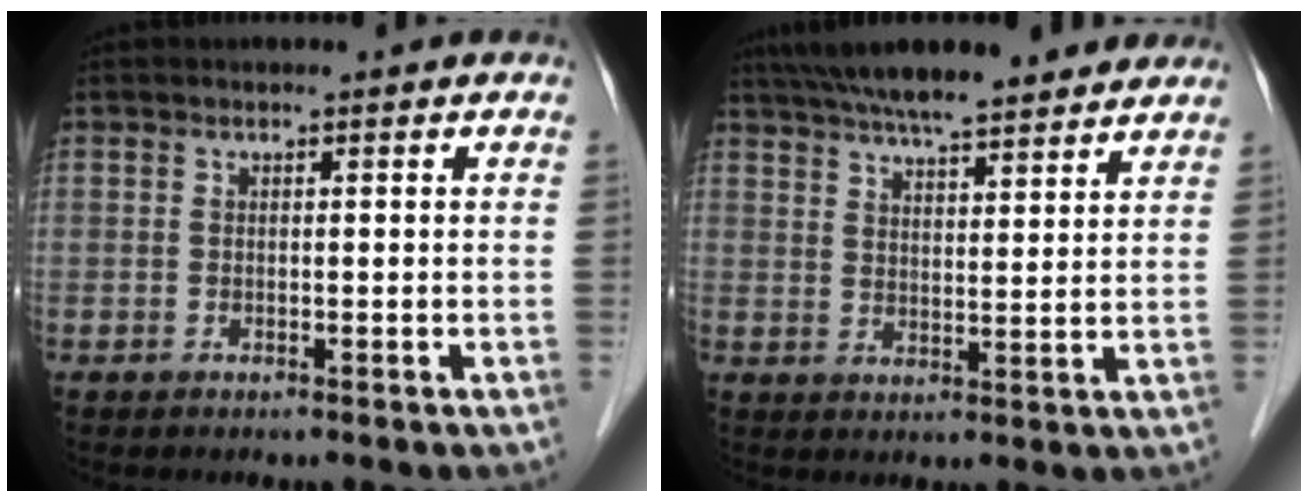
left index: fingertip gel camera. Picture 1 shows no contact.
{"total": 16.2, "force": [13.7, 2.6, 8.1], "torque": [-0.136, 0.038, 0.201]}